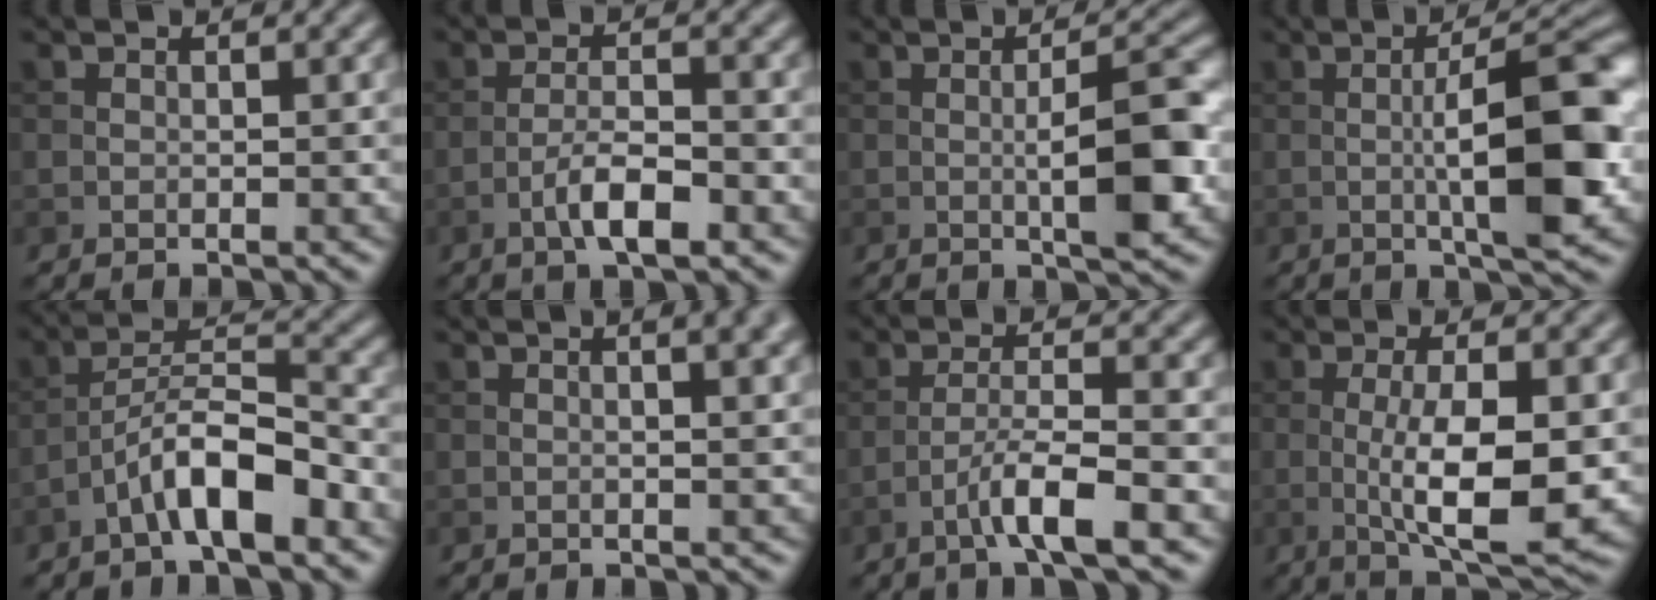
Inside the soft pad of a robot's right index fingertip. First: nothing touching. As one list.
[{"total": 4.2, "force": [-2.0, 1.1, 3.5], "torque": [-0.067, 0.006, -0.041]}, {"total": 6.7, "force": [-0.7, 1.5, 6.5], "torque": [-0.098, 0.004, -0.011]}, {"total": 9.6, "force": [-0.8, 2.3, 9.3], "torque": [-0.132, 0.003, -0.014]}, {"total": 6.3, "force": [-3.5, 1.7, 5.0], "torque": [-0.088, 0.018, -0.063]}, {"total": 6.6, "force": [2.7, 3.1, 5.2], "torque": [-0.020, 0.042, 0.002]}, {"total": 5.0, "force": [-2.5, 0.6, 4.3], "torque": [-0.074, 0.010, -0.051]}, {"total": 7.9, "force": [-0.6, 2.0, 7.6], "torque": [-0.129, -0.008, -0.005]}]